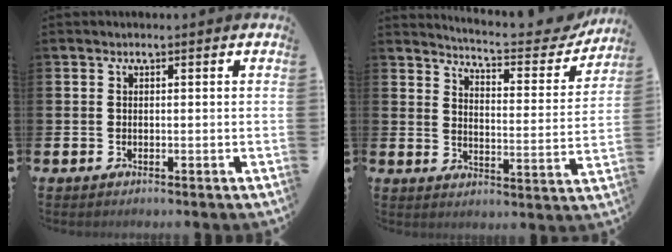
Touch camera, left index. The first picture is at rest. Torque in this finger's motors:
{"motor_torque": [0.73, -1.41, 0.07, 0.06]}